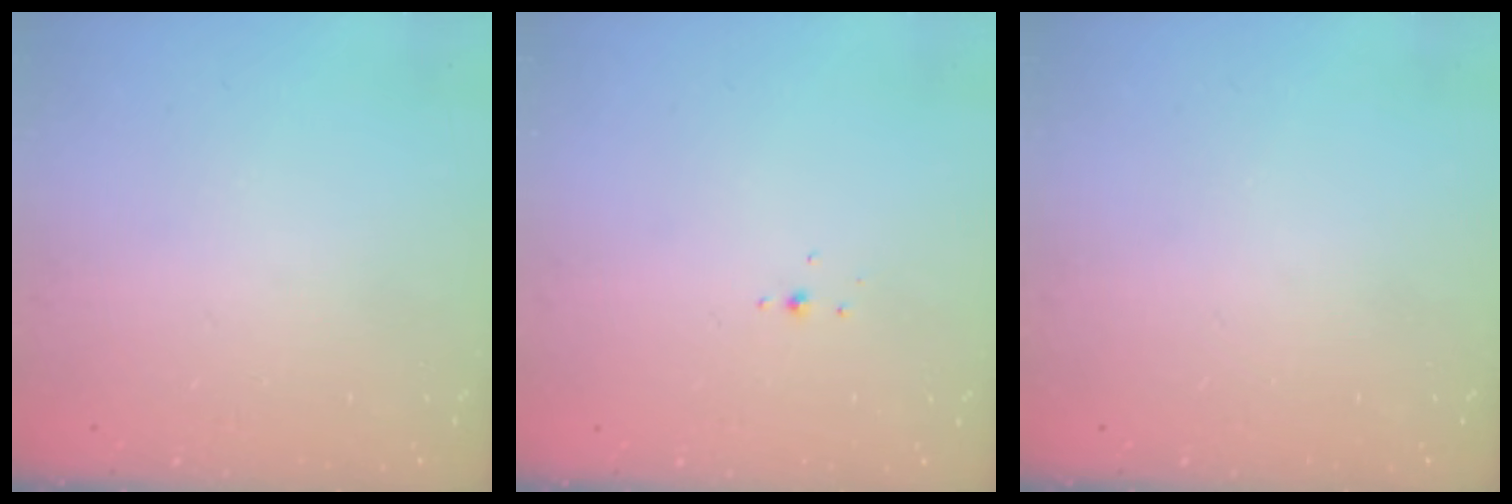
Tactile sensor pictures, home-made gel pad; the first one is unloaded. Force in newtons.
{"total": 3.0, "press": 2.9, "slide": 0.8}
{"total": 0.0}